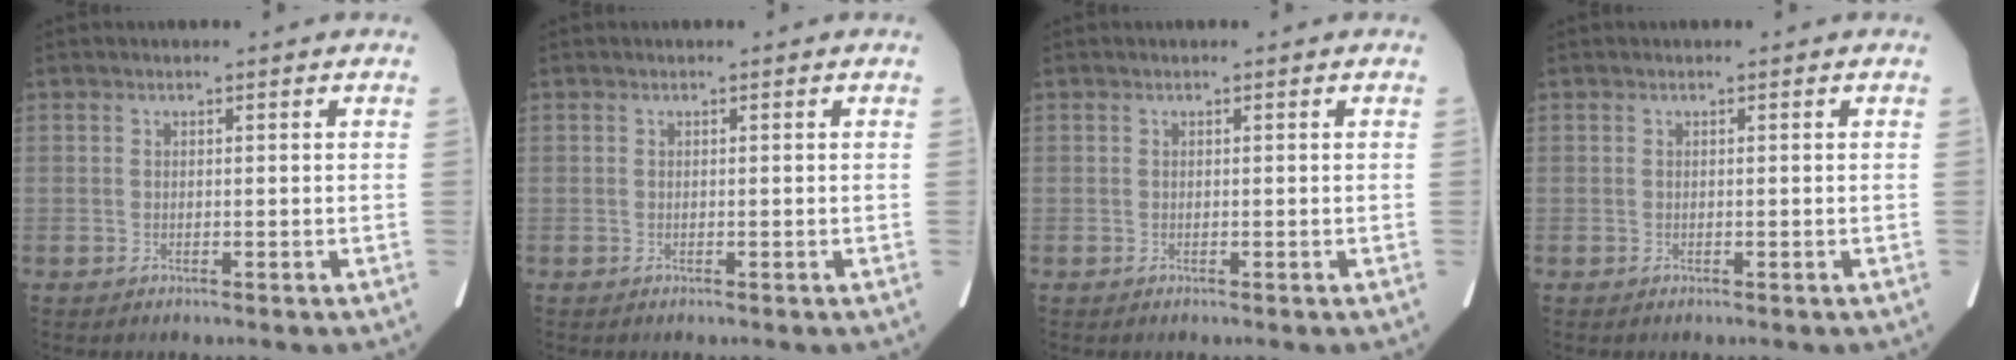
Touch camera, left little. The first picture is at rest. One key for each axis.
{"total": 0.0}
{"total": 0.0}
{"total": 0.0}